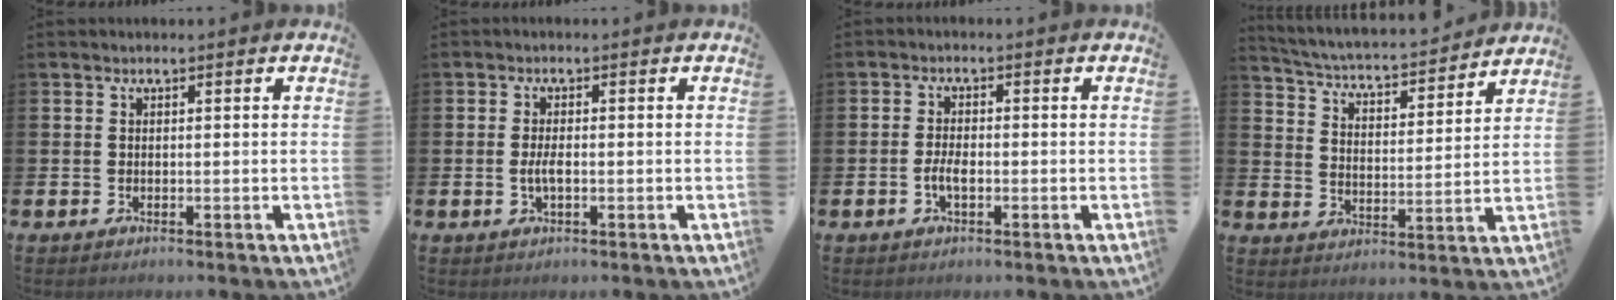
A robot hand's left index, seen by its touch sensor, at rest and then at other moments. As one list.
[{"total": 2.2, "force": [-0.4, 0.8, 2.0], "torque": [-0.036, -0.001, -0.008]}, {"total": 2.3, "force": [-0.7, 1.0, 1.9], "torque": [-0.035, 0.002, -0.015]}, {"total": 4.6, "force": [4.5, 0.6, 0.9], "torque": [-0.046, -0.043, 0.070]}]